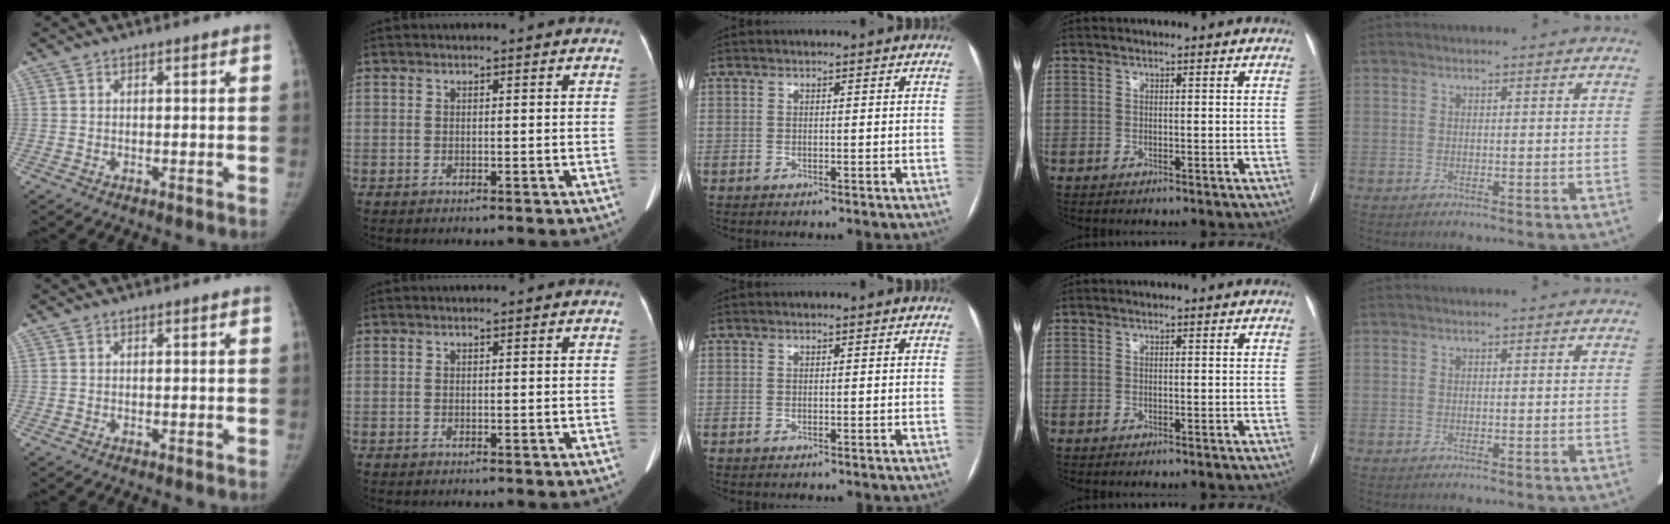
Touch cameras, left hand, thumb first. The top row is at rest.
{}